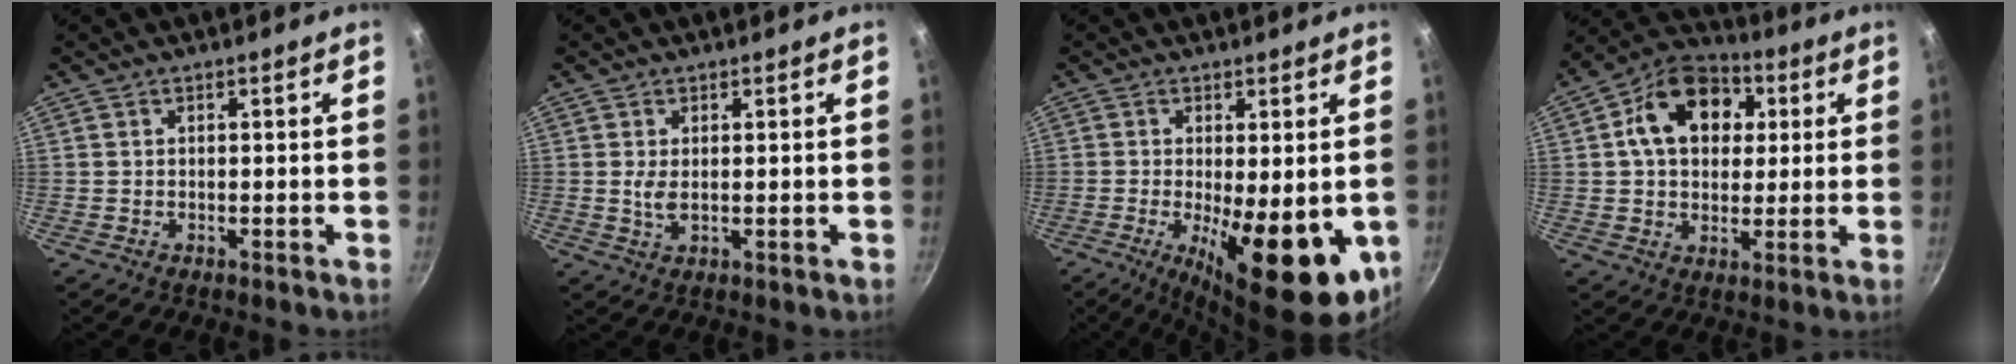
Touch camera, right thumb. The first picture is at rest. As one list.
[{"total": 2.3, "force": [0.4, 0.9, 2.1], "torque": [-0.042, -0.007, 0.010]}, {"total": 16.5, "force": [-3.6, 5.9, 14.9], "torque": [-0.200, -0.014, -0.039]}, {"total": 15.8, "force": [3.9, 11.6, 9.9], "torque": [-0.132, 0.017, 0.048]}]